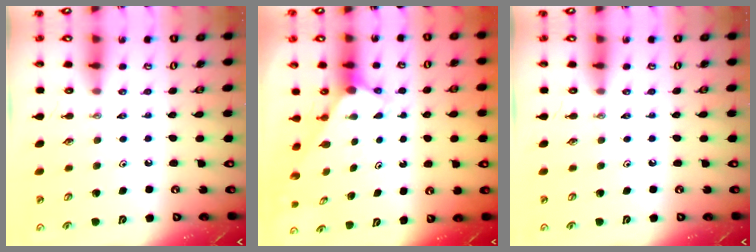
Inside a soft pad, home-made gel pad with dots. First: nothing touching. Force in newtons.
{"total": 2.6, "press": 2.6, "slide": 0.1}
{"total": 0.0}